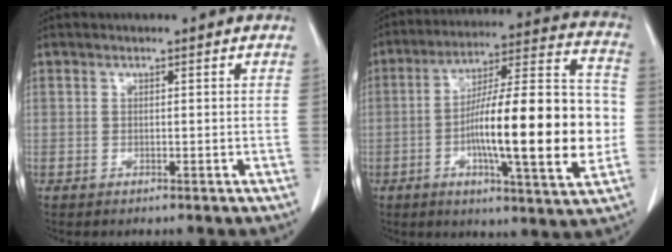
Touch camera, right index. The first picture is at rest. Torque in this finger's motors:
{"motor_torque": [1.94, -0.20, 1.03, 0.21]}